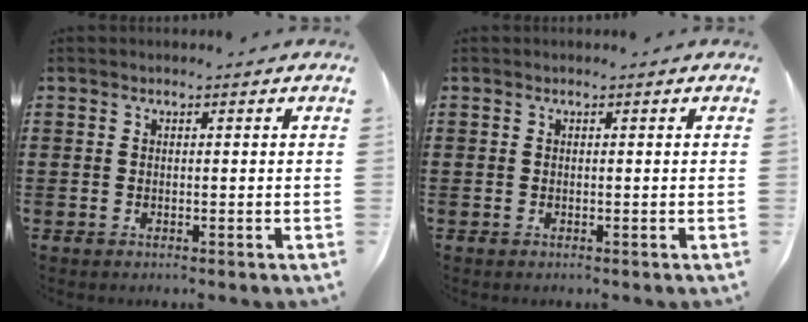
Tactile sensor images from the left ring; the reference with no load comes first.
{"total": 0.0}